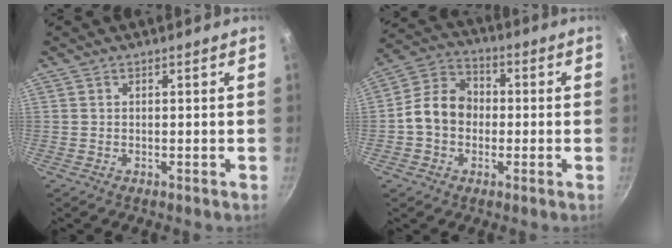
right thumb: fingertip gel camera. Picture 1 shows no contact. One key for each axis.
{"total": 9.9, "fx": -0.9, "fy": 8.0, "fz": 5.8, "tx": -0.074, "ty": 0.028, "tz": -0.037}